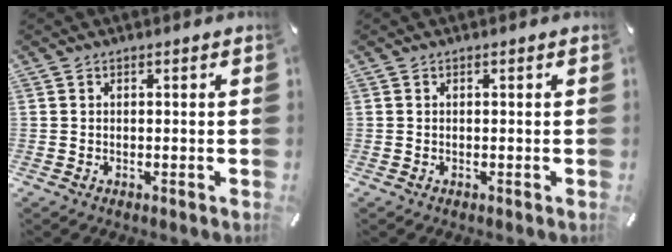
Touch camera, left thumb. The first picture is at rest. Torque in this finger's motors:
{"motor_torque": [0.29, 0.28, 0.00, 0.00, 0.00]}